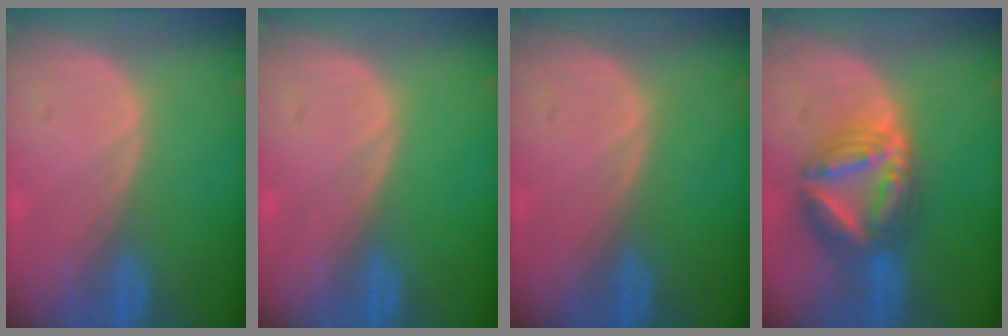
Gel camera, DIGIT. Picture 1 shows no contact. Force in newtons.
{"total": 0.0}
{"total": 0.0}
{"total": 8.1, "press": 8.1, "slide": 0.8}